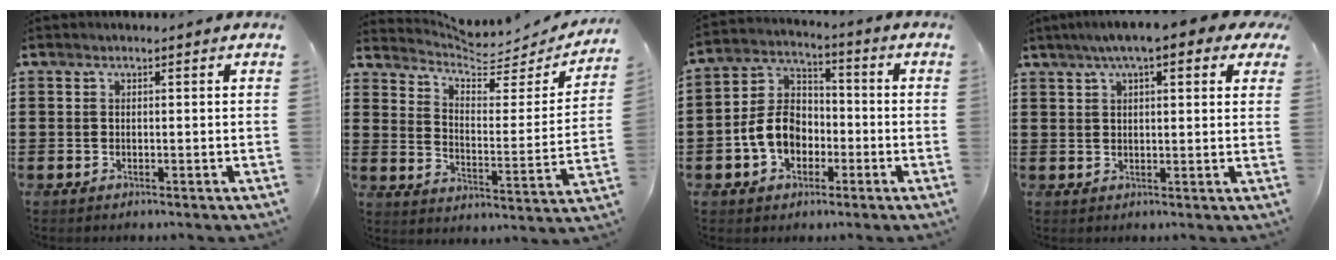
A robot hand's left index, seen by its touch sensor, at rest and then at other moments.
{"total": 5.2, "force": [4.9, 1.0, 1.5], "torque": [-0.049, -0.045, 0.079]}
{"total": 8.1, "force": [-2.6, 6.2, 4.5], "torque": [-0.121, 0.013, -0.056]}
{"total": 5.9, "force": [3.6, 1.1, 4.5], "torque": [-0.087, 0.004, 0.061]}